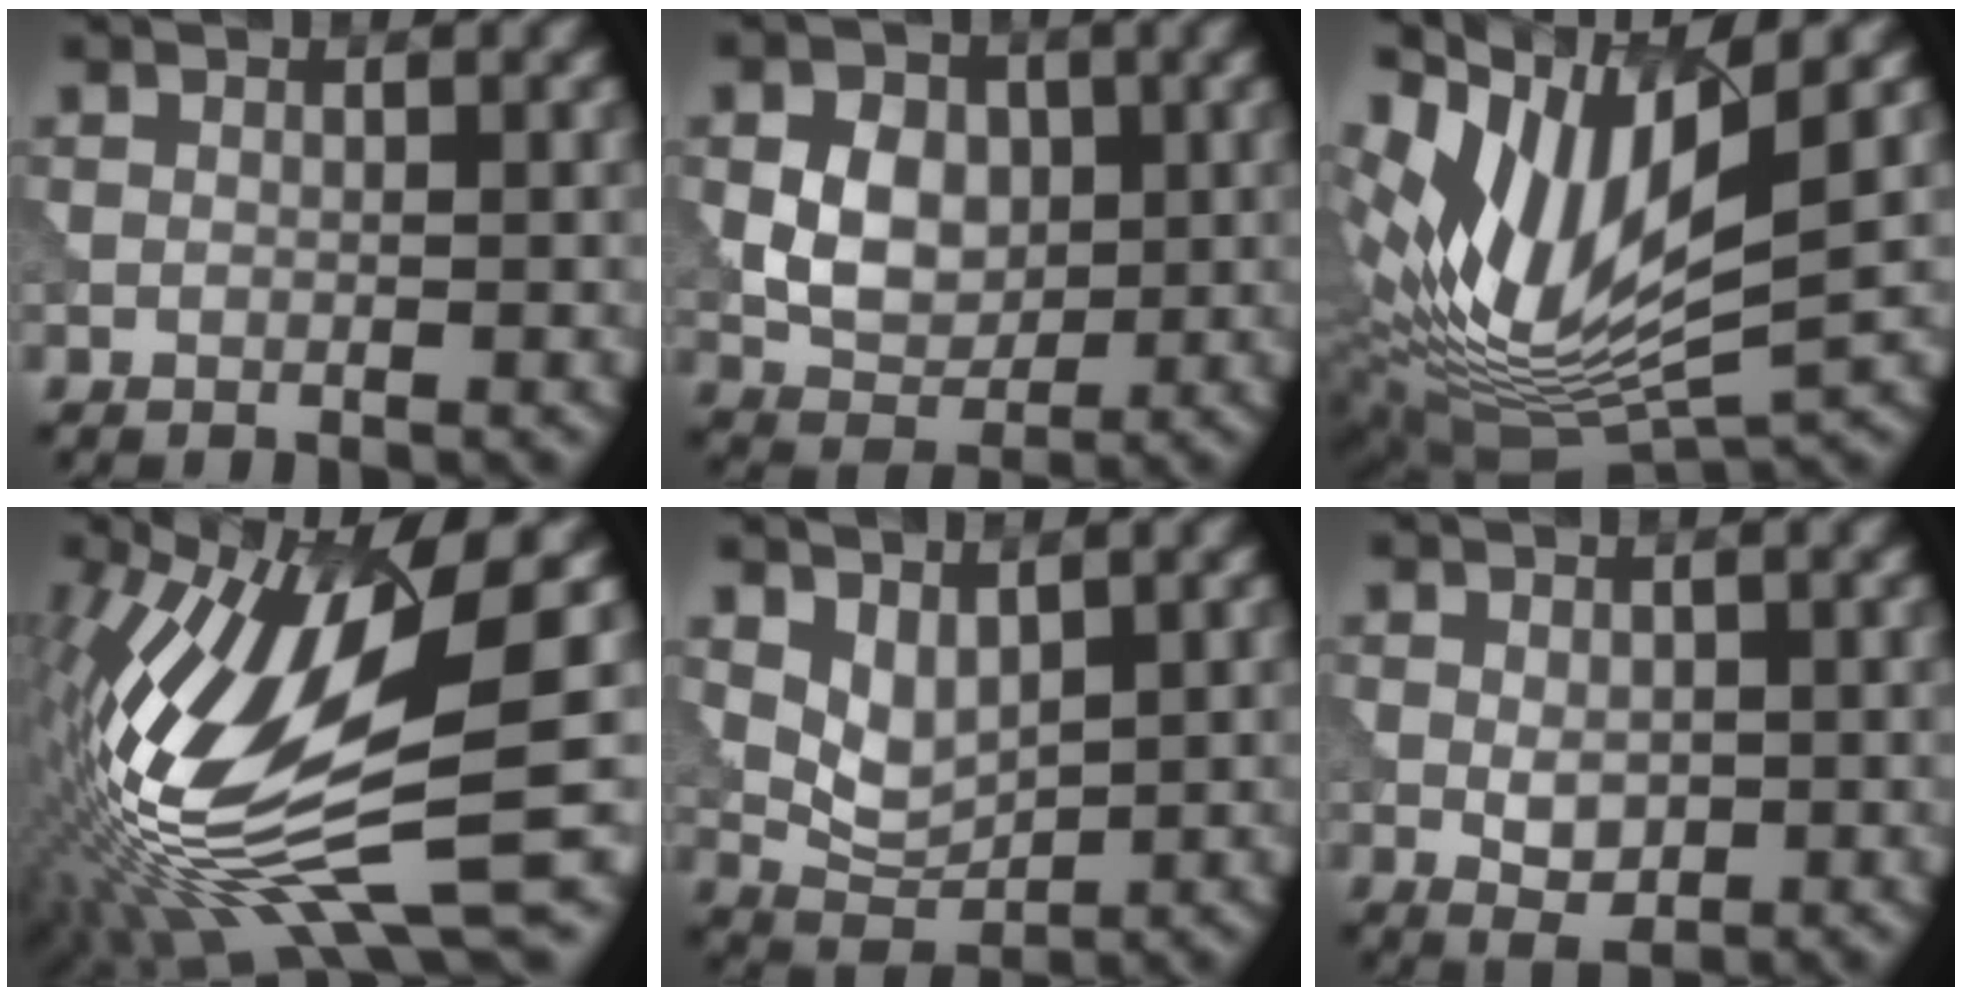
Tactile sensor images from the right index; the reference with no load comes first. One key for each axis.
{"total": 4.9, "fx": 0.4, "fy": 3.6, "fz": 3.3, "tx": -0.058, "ty": 0.000, "tz": 0.007}
{"total": 11.9, "fx": 3.7, "fy": 4.5, "fz": 10.4, "tx": -0.216, "ty": 0.006, "tz": 0.075}
{"total": 14.0, "fx": 0.8, "fy": 4.0, "fz": 13.4, "tx": -0.290, "ty": -0.004, "tz": 0.031}
{"total": 2.5, "fx": 1.1, "fy": 1.4, "fz": 1.8, "tx": -0.038, "ty": -0.008, "tz": 0.030}
{"total": 2.2, "fx": -0.3, "fy": 1.3, "fz": 1.7, "tx": -0.030, "ty": 0.000, "tz": -0.001}